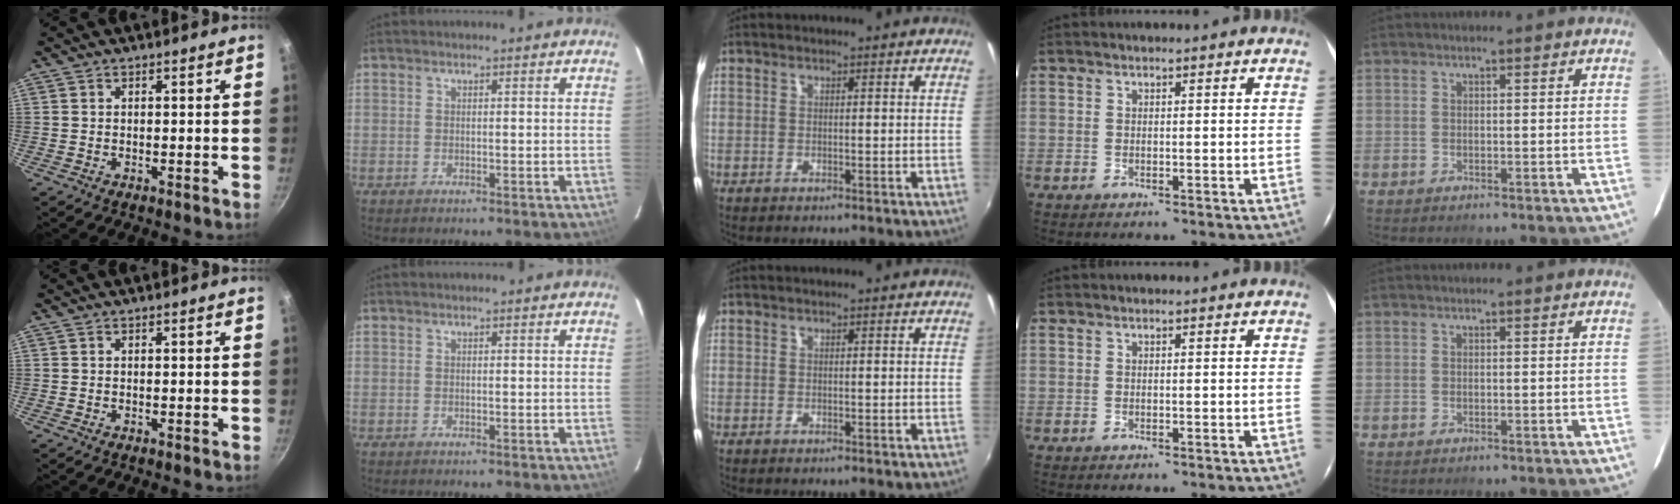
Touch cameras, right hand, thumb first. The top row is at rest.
{}